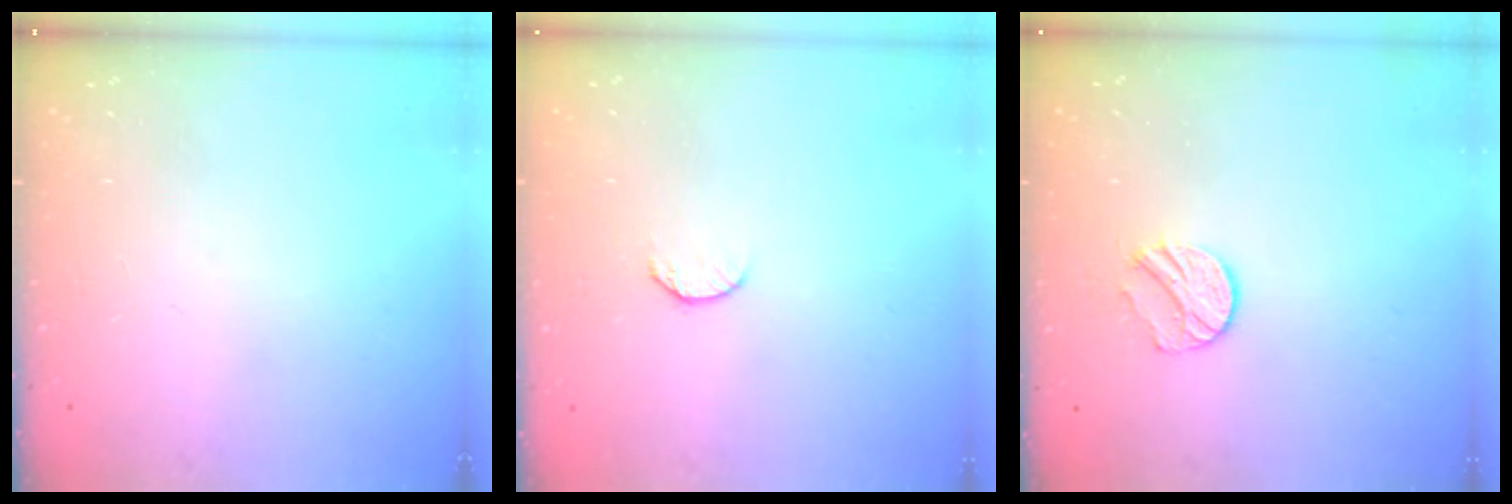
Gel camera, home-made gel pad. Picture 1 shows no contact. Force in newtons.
{"total": 6.8, "press": 6.7, "slide": 0.8}
{"total": 8.6, "press": 8.6, "slide": 0.1}